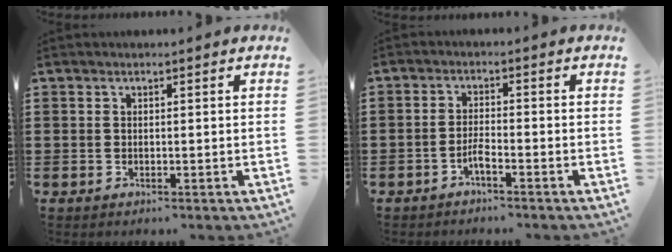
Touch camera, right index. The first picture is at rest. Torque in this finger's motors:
{"motor_torque": [2.14, 0.00, 0.01, -0.09]}